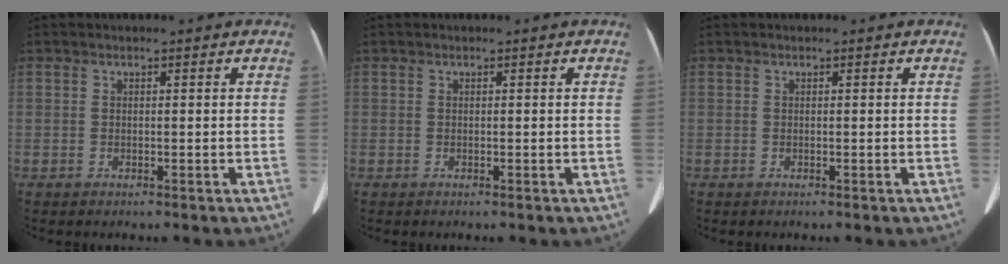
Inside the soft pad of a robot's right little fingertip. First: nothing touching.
{"total": 0.0}
{"total": 0.0}